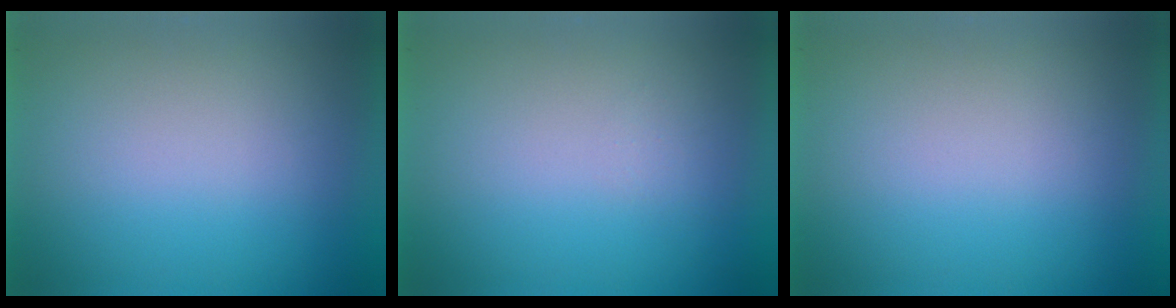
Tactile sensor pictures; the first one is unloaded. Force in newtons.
{"total": 1.3}
{"total": 0.0}